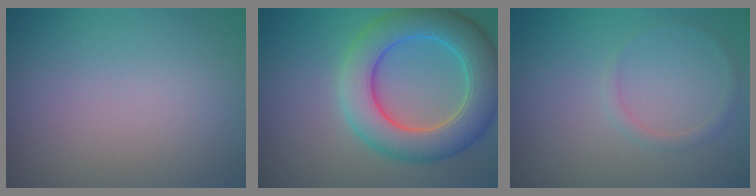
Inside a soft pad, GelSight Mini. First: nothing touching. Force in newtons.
{"total": 7.9, "press": 7.9, "slide": 0.3}
{"total": 0.9, "press": 0.9, "slide": 0.1}